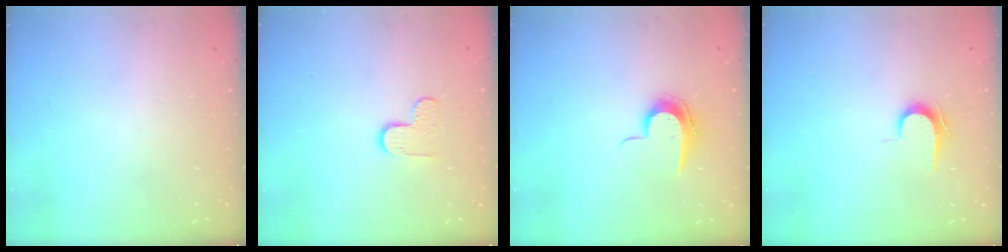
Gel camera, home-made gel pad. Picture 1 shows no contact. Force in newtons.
{"total": 6.1, "press": 6.1, "slide": 0.4}
{"total": 8.5, "press": 8.5, "slide": 0.8}
{"total": 7.0, "press": 7.0, "slide": 0.8}